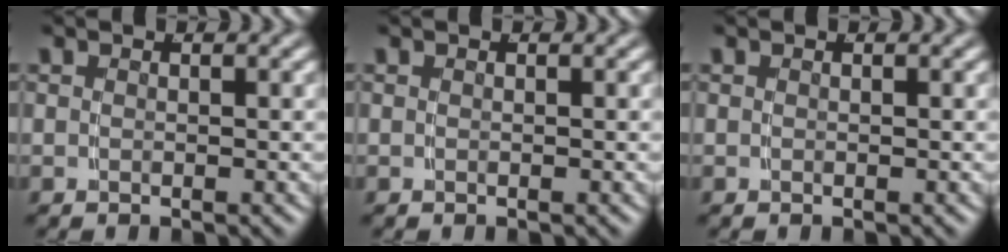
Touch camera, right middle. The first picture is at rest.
{"total": 0.0}
{"total": 0.0}